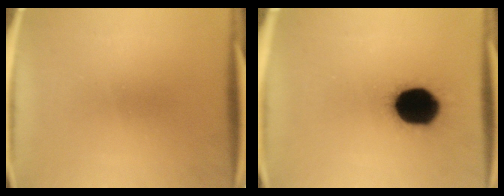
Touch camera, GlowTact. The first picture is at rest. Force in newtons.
{"total": 18.9}